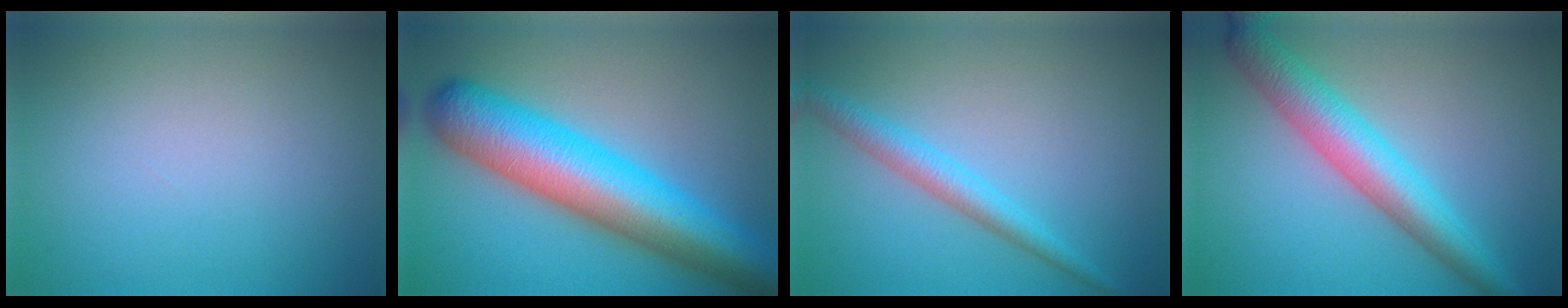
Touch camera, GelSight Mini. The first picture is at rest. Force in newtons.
{"total": 12.3, "press": 12.3, "slide": 0.3}
{"total": 2.9, "press": 2.9, "slide": 0.1}
{"total": 6.1, "press": 6.1, "slide": 0.1}